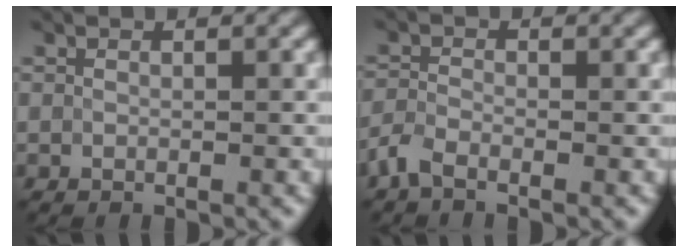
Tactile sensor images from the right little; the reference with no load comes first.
{"total": 1.8, "force": [-1.3, 0.7, 1.0], "torque": [-0.026, -0.001, -0.037]}